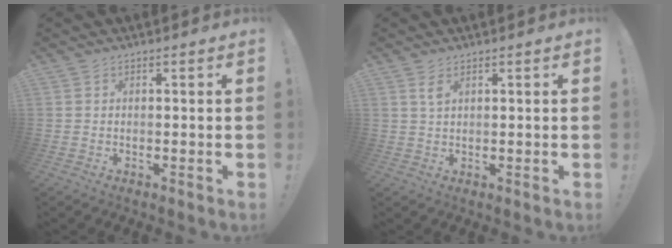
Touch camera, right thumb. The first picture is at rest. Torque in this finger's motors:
{"motor_torque": [-0.08, 0.09, -0.02, 0.24, -0.02]}